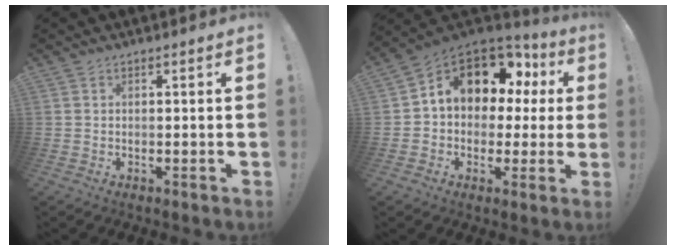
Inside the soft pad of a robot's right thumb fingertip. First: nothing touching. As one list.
[{"total": 13.4, "force": [6.4, 8.5, 8.2], "torque": [-0.133, -0.038, 0.116]}]